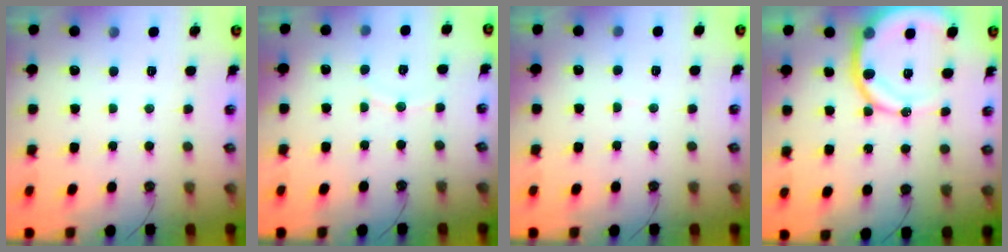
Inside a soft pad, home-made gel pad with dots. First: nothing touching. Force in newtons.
{"total": 4.6, "press": 4.6, "slide": 0.5}
{"total": 2.2, "press": 2.1, "slide": 0.8}
{"total": 14.1, "press": 13.9, "slide": 2.0}